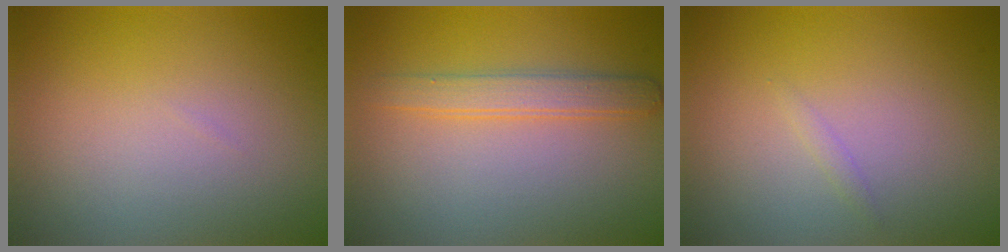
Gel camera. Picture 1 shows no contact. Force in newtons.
{"total": 2.5, "press": 2.5, "slide": 0.1}
{"total": 0.5, "press": 0.5, "slide": 0.0}